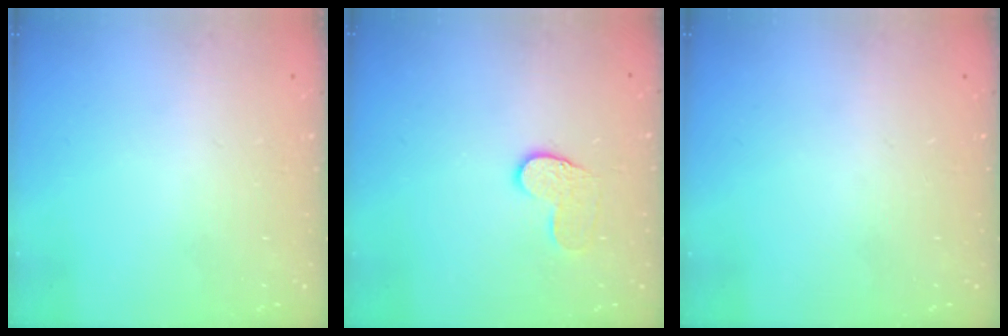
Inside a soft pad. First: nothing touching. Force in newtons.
{"total": 6.9, "press": 6.8, "slide": 0.6}
{"total": 0.0}